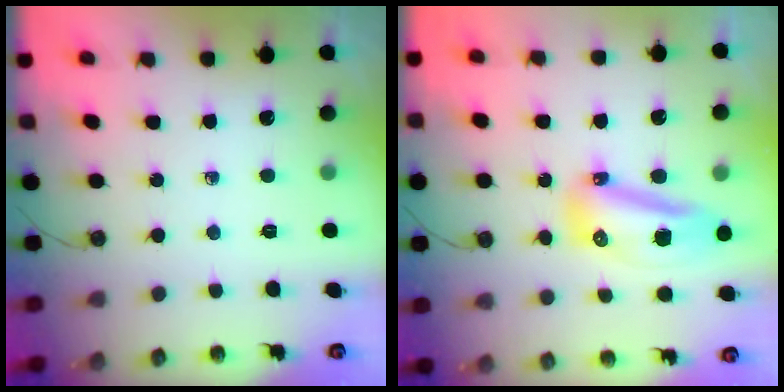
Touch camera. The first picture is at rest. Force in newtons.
{"total": 16.5, "press": 15.0, "slide": 6.8}